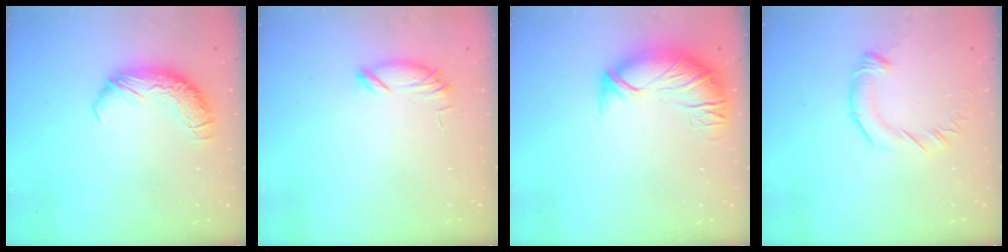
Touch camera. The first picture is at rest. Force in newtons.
{"total": 7.0, "press": 7.0, "slide": 0.5}
{"total": 2.7, "press": 1.1, "slide": 2.4}
{"total": 2.1, "press": 2.1, "slide": 0.3}